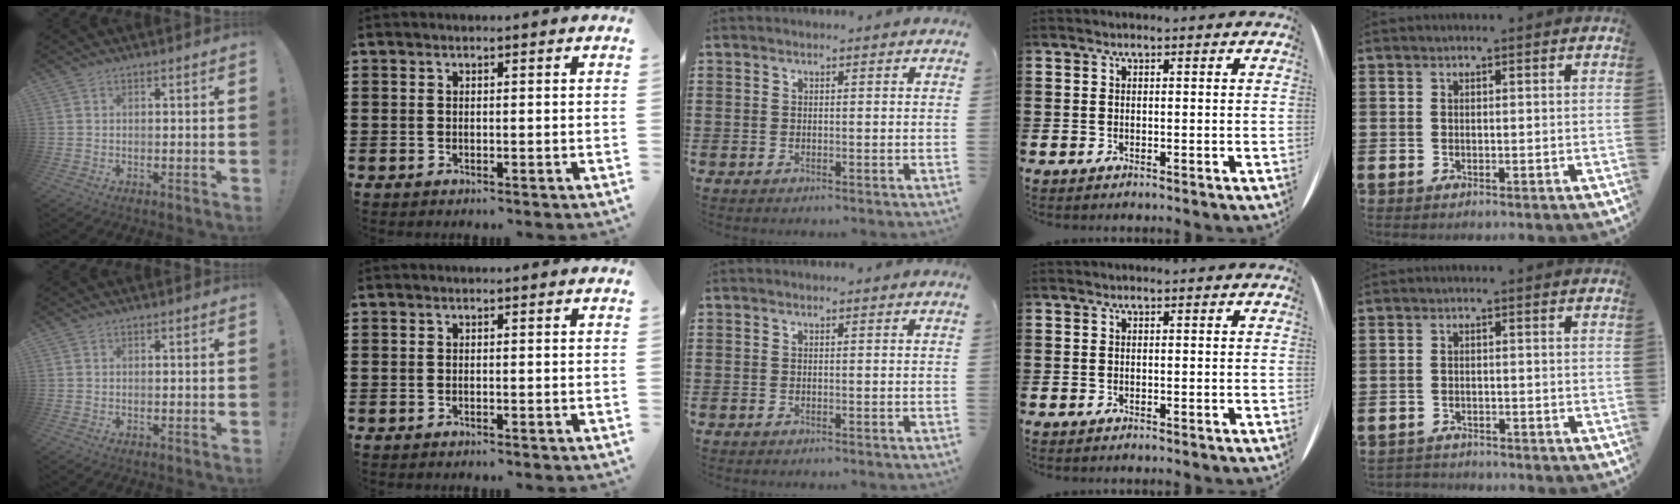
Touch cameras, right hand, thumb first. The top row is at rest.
{"little": {"total": 1.8, "force": [-1.8, 0.1, -0.2], "torque": [-0.001, 0.002, -0.040]}}